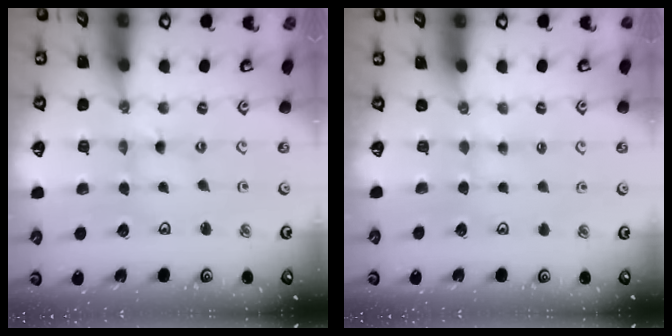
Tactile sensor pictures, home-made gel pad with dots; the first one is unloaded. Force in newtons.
{"total": 2.3, "press": 2.2, "slide": 0.4}